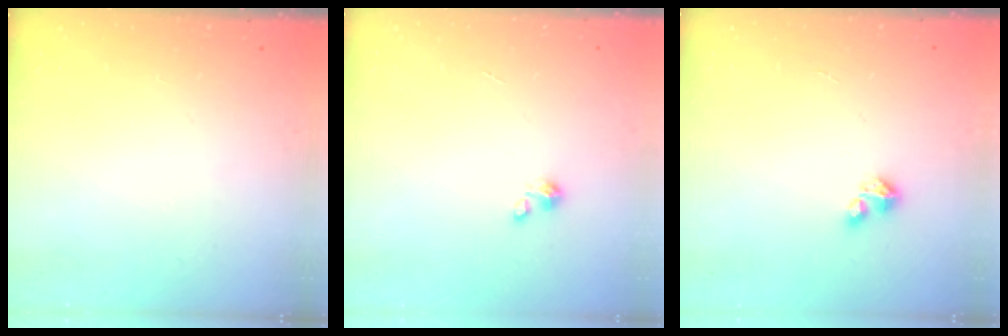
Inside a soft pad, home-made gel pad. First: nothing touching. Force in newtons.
{"total": 0.8, "press": 0.7, "slide": 0.3}
{"total": 2.1, "press": 2.1, "slide": 0.2}